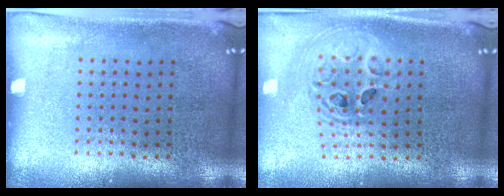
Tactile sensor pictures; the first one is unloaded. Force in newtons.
{"total": 2.1, "press": 1.7, "slide": 1.2}